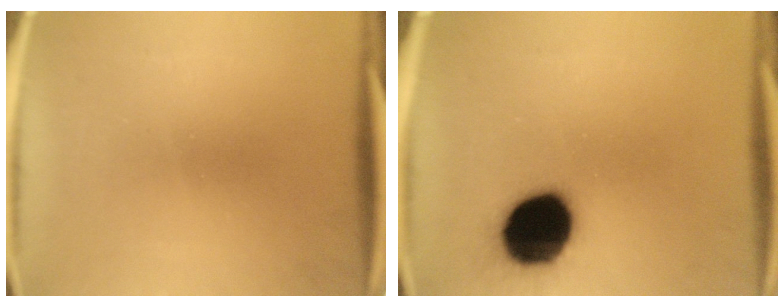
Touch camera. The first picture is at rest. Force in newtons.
{"total": 19.3}